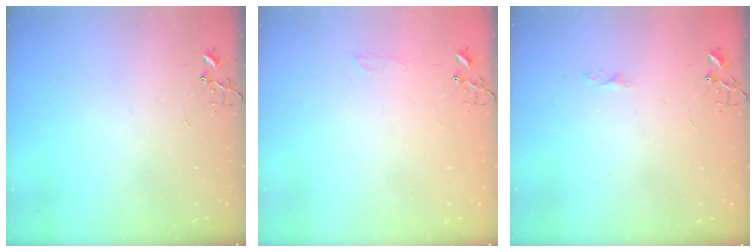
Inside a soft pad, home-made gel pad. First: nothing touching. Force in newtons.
{"total": 4.7, "press": 4.6, "slide": 0.7}
{"total": 3.6, "press": 3.5, "slide": 0.5}